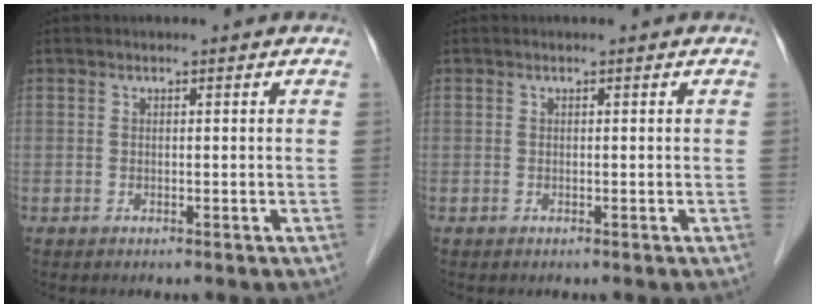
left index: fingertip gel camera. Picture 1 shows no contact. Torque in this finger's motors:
{"motor_torque": [-0.07, -0.07, 0.00, 0.00]}